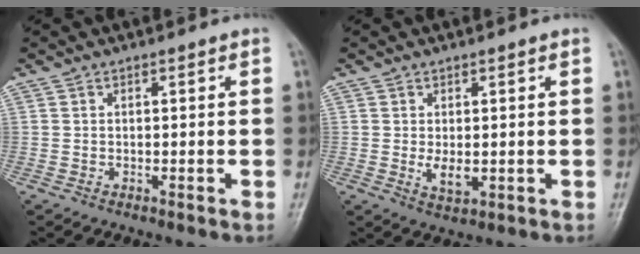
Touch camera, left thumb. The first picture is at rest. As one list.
[{"total": 3.4, "force": [0.0, 1.8, 2.9], "torque": [-0.044, -0.009, 0.007]}]